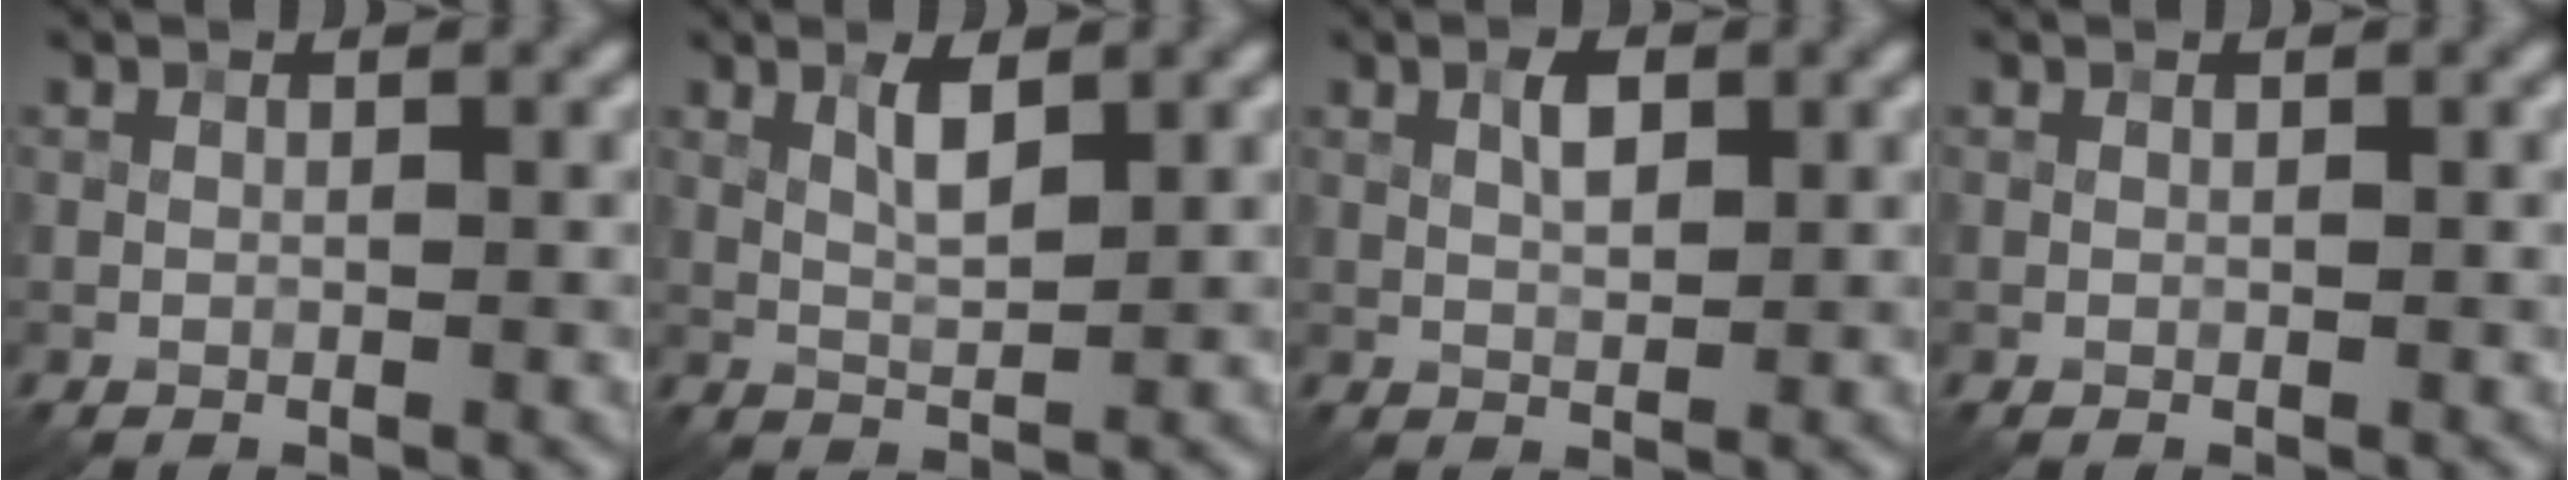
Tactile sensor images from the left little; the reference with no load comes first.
{"total": 2.5, "force": [1.1, 0.7, 2.1], "torque": [-0.044, 0.000, 0.021]}
{"total": 2.0, "force": [0.7, 0.9, 1.6], "torque": [-0.029, 0.003, 0.012]}
{"total": 0.0}